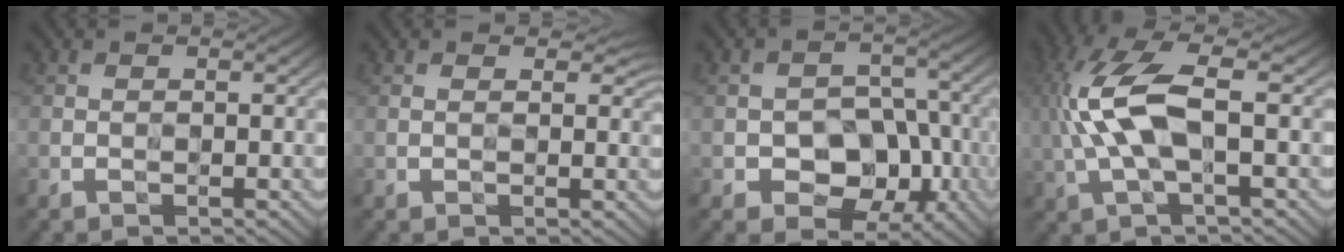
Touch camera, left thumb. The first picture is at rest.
{"total": 1.5, "force": [0.7, 0.9, 1.0], "torque": [-0.016, -0.004, 0.013]}
{"total": 7.7, "force": [-2.8, 5.8, 4.1], "torque": [-0.051, -0.005, -0.048]}
{"total": 9.8, "force": [0.9, 3.7, 9.0], "torque": [-0.213, 0.013, 0.013]}